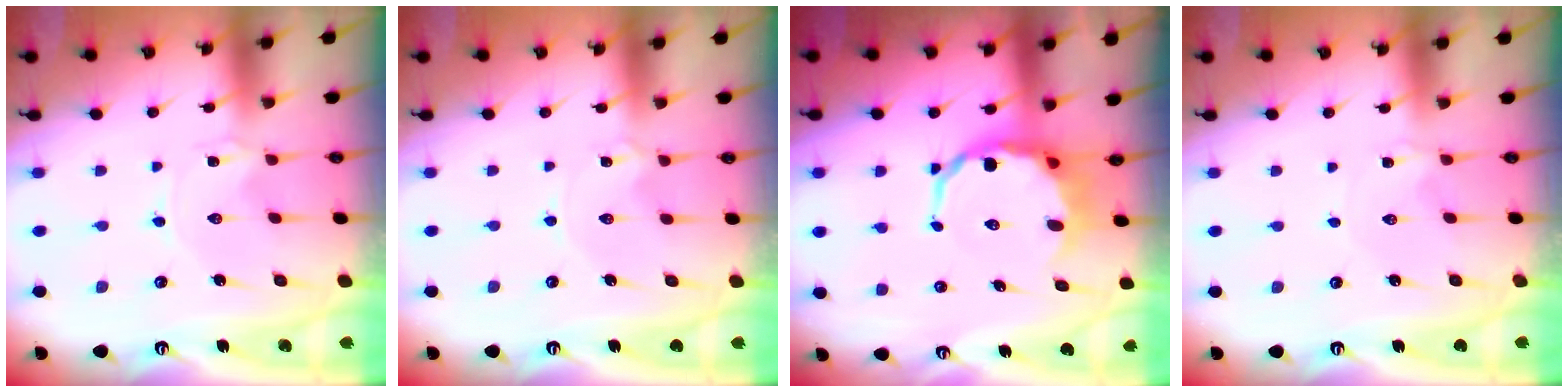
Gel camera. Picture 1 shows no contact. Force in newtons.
{"total": 0.0}
{"total": 9.9, "press": 9.6, "slide": 2.6}
{"total": 1.4, "press": 1.4, "slide": 0.3}